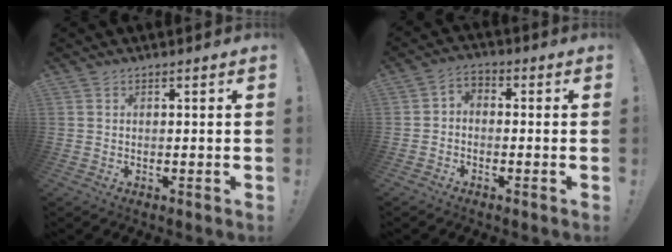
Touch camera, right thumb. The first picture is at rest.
{"total": 3.2, "force": [-2.2, 1.8, 1.5], "torque": [-0.028, 0.008, -0.041]}